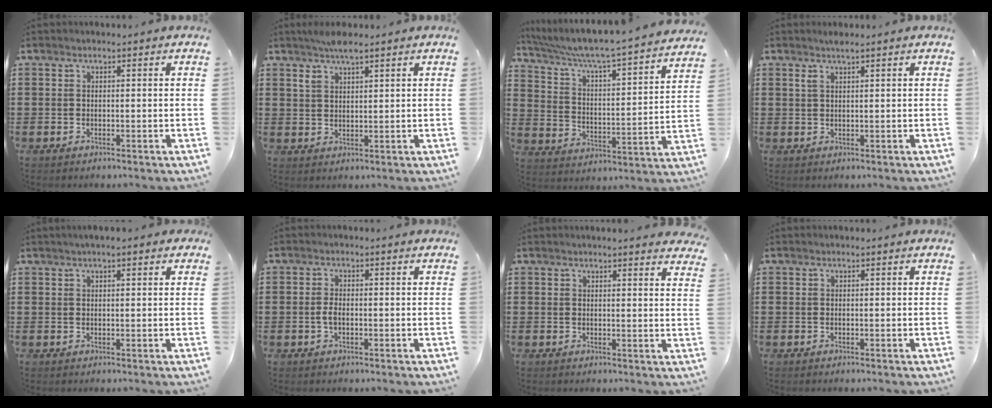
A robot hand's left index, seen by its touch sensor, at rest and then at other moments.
{"total": 3.6, "force": [2.8, 0.9, 2.0], "torque": [-0.045, 0.004, 0.051]}
{"total": 5.6, "force": [4.9, -0.4, 2.7], "torque": [-0.076, -0.049, 0.073]}
{"total": 1.5, "force": [1.1, 0.2, 1.0], "torque": [-0.021, 0.002, 0.019]}
{"total": 1.7, "force": [1.1, 0.2, 1.3], "torque": [-0.026, 0.005, 0.020]}
{"total": 2.2, "force": [-0.4, 1.0, 1.9], "torque": [-0.051, -0.003, -0.012]}
{"total": 2.2, "force": [2.1, -0.1, 0.5], "torque": [-0.008, -0.007, 0.039]}
{"total": 0.0}